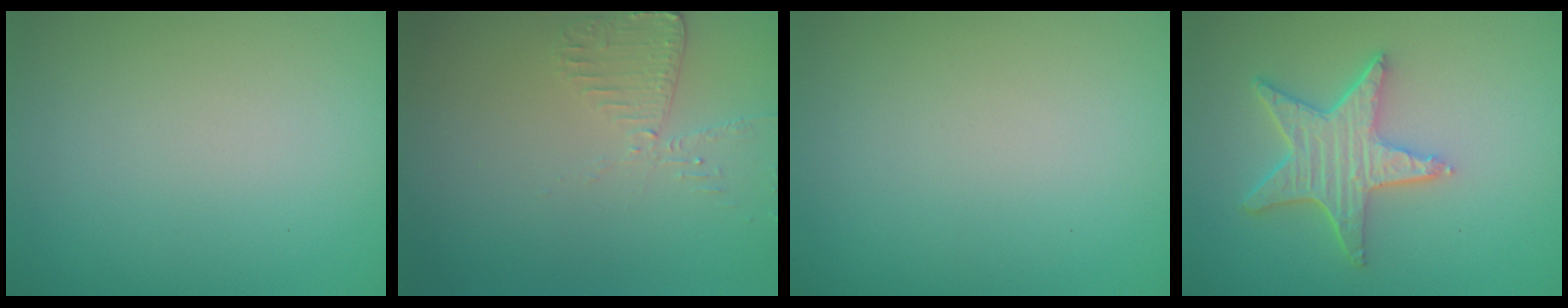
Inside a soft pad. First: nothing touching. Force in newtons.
{"total": 1.9, "press": 1.9, "slide": 0.4}
{"total": 0.0}
{"total": 5.1, "press": 4.0, "slide": 3.1}